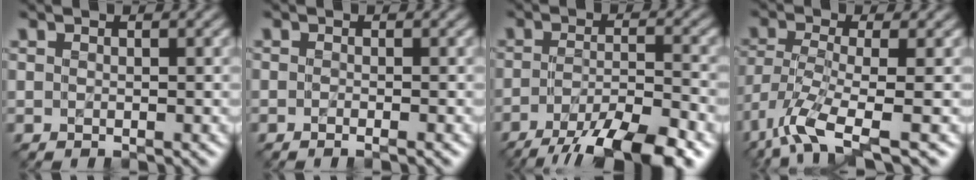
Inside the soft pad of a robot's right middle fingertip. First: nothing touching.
{"total": 1.0, "force": [-0.5, 0.2, 0.9], "torque": [-0.010, -0.006, -0.011]}
{"total": 9.5, "force": [-6.4, 2.3, 6.6], "torque": [-0.103, -0.008, -0.109]}
{"total": 6.4, "force": [-3.8, 1.6, 4.9], "torque": [-0.103, -0.011, -0.081]}